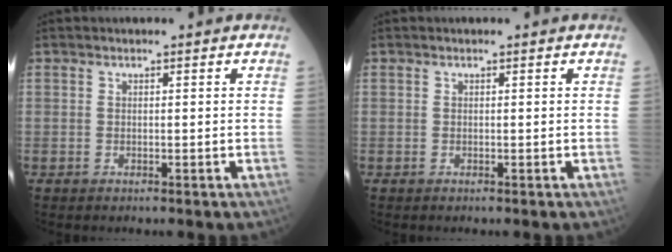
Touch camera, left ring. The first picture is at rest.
{"total": 0.0}